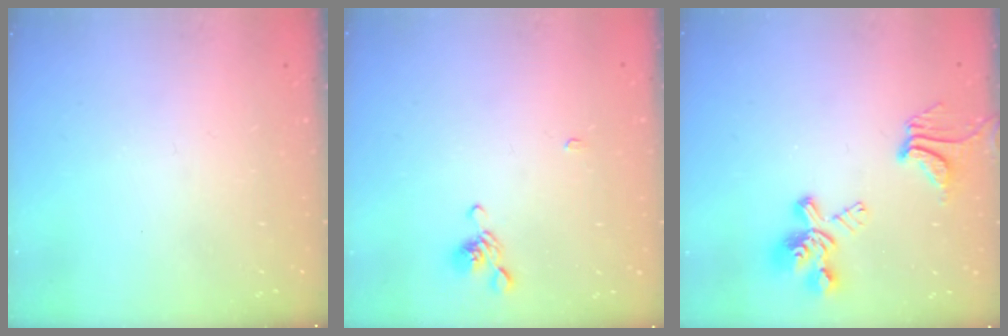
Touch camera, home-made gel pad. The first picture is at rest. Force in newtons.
{"total": 4.7, "press": 4.7, "slide": 0.5}
{"total": 6.6, "press": 6.2, "slide": 2.3}